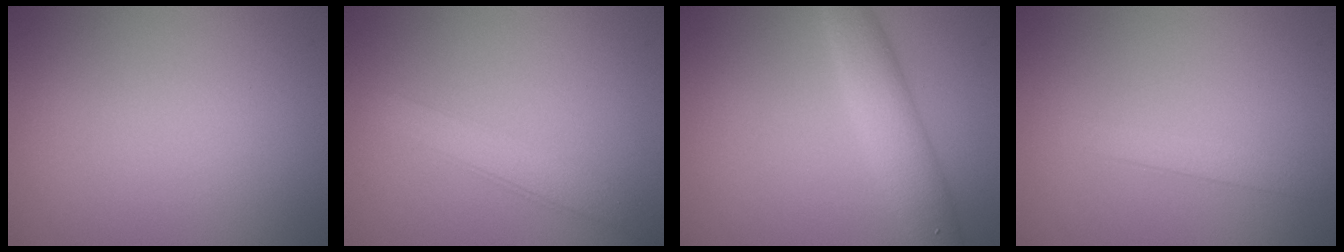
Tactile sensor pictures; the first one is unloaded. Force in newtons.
{"total": 2.5, "press": 2.5, "slide": 0.1}
{"total": 4.1, "press": 4.1, "slide": 0.0}
{"total": 1.7, "press": 1.7, "slide": 0.0}